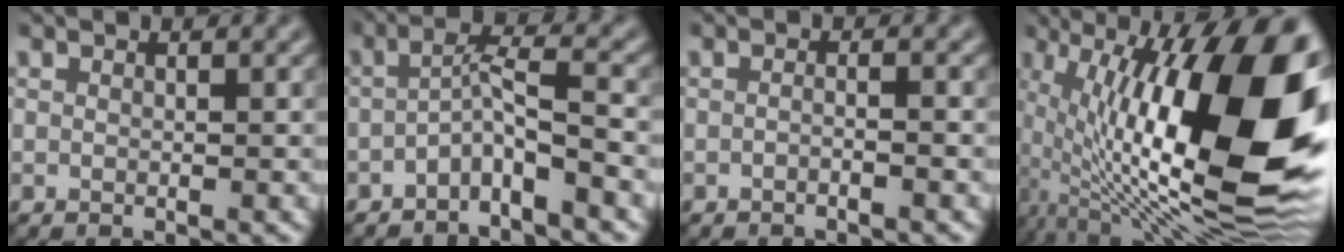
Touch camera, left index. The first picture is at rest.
{"total": 3.0, "force": [-1.8, 0.3, 2.4], "torque": [-0.047, 0.015, -0.041]}
{"total": 0.9, "force": [-0.6, 0.1, 0.7], "torque": [-0.014, -0.001, -0.012]}
{"total": 18.6, "force": [1.1, 7.4, 17.0], "torque": [-0.270, 0.007, 0.016]}